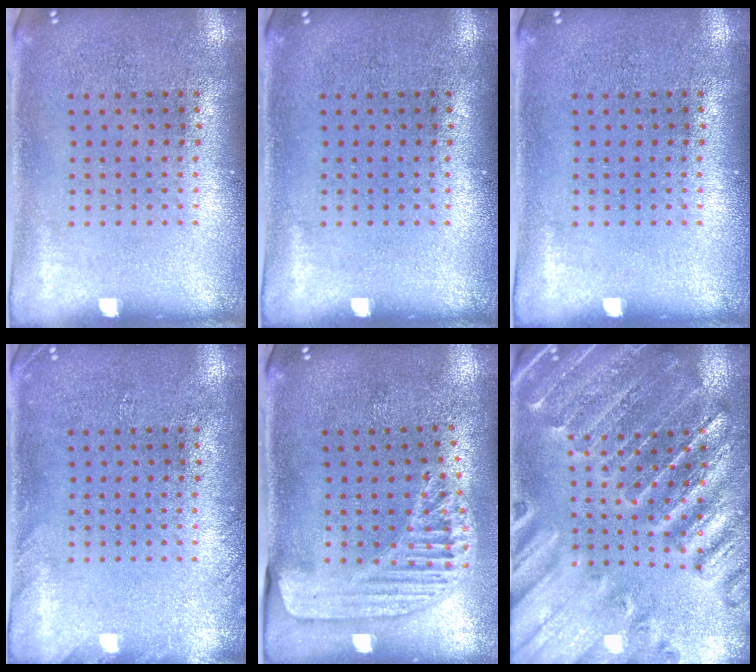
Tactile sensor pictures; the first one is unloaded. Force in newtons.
{"total": 0.0}
{"total": 0.0}
{"total": 1.1, "press": 1.1, "slide": 0.1}
{"total": 1.5, "press": 1.5, "slide": 0.2}
{"total": 2.8, "press": 2.8, "slide": 0.3}